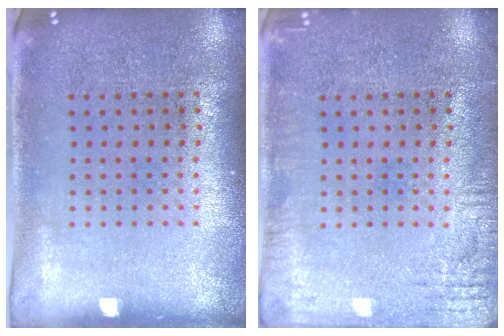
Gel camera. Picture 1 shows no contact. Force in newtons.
{"total": 2.5, "press": 2.5, "slide": 0.2}